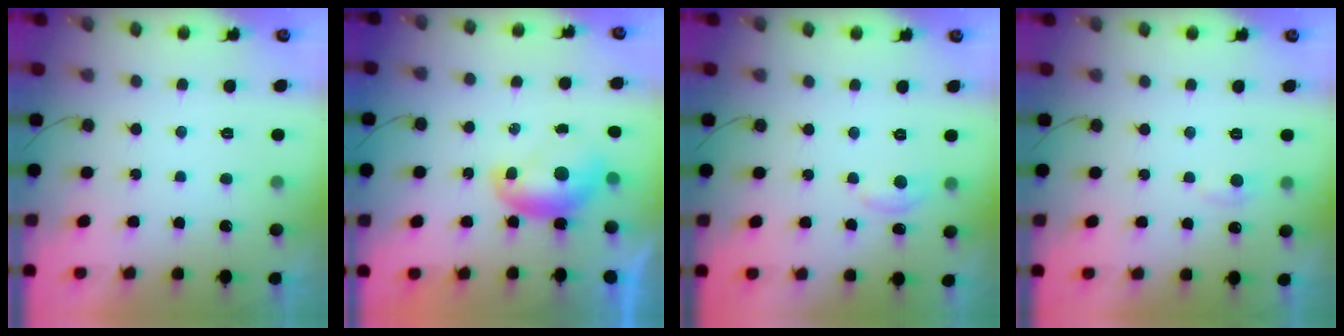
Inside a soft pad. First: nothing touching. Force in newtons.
{"total": 8.3, "press": 8.3, "slide": 0.3}
{"total": 4.7, "press": 4.7, "slide": 0.7}
{"total": 5.3, "press": 5.3, "slide": 0.7}